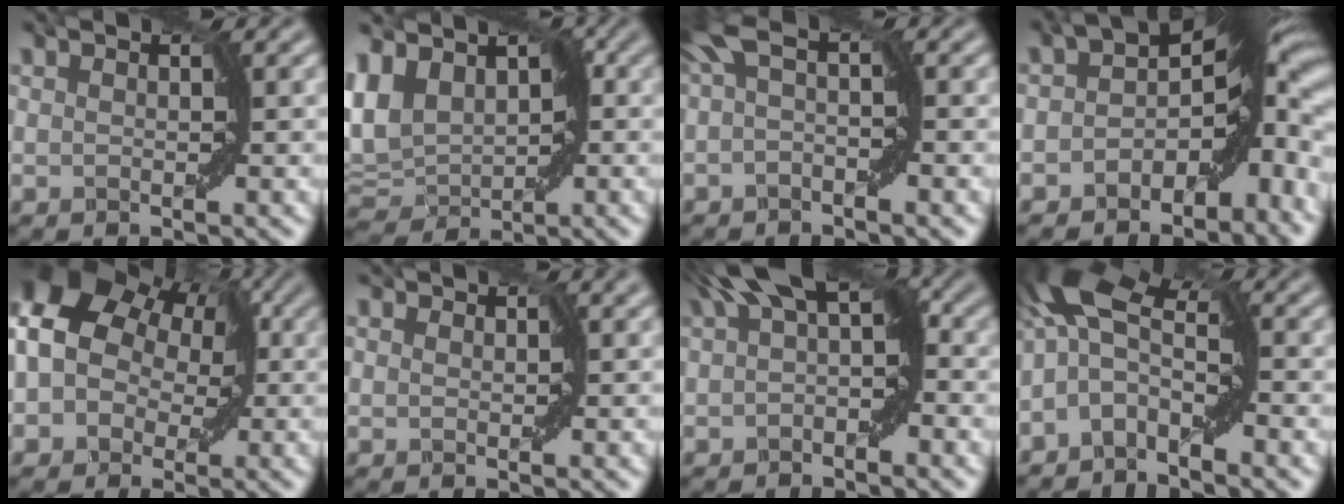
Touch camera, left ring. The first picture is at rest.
{"total": 6.1, "force": [1.4, 4.6, 3.9], "torque": [-0.075, 0.005, 0.026]}
{"total": 3.1, "force": [0.3, 1.0, 2.9], "torque": [-0.050, 0.008, -0.002]}
{"total": 10.3, "force": [-1.4, 6.0, 8.2], "torque": [-0.077, 0.008, -0.044]}
{"total": 10.4, "force": [1.5, 8.8, 5.3], "torque": [-0.098, 0.030, 0.004]}
{"total": 0.0}
{"total": 5.6, "force": [1.5, 2.2, 4.9], "torque": [-0.060, 0.014, 0.014]}
{"total": 5.4, "force": [-1.4, 2.8, 4.4], "torque": [-0.079, 0.018, -0.042]}